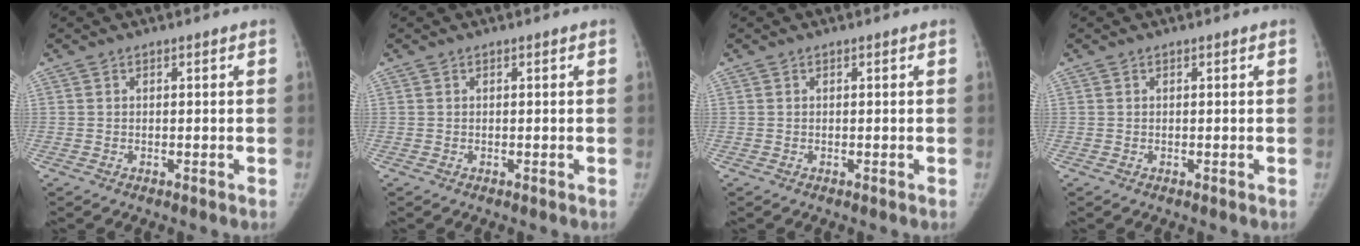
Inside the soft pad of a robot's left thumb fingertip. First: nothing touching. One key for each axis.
{"total": 0.0}
{"total": 0.0}
{"total": 0.0}